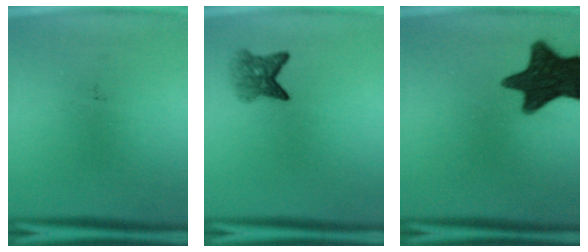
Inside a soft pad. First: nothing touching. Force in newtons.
{"total": 3.8}
{"total": 14.8}